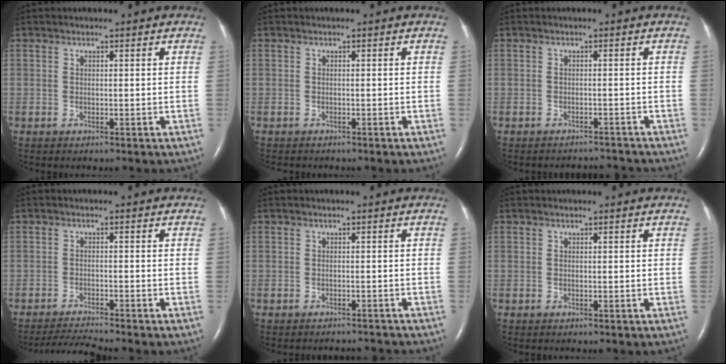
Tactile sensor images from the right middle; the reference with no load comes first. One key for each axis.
{"total": 1.4, "fx": -1.2, "fy": 0.4, "fz": 0.4, "tx": -0.012, "ty": -0.003, "tz": -0.014}
{"total": 3.1, "fx": -3.0, "fy": 0.2, "fz": -0.6, "tx": 0.009, "ty": -0.002, "tz": -0.040}
{"total": 3.9, "fx": -3.5, "fy": -1.5, "fz": 0.5, "tx": -0.022, "ty": -0.020, "tz": -0.065}
{"total": 3.2, "fx": -3.2, "fy": 0.3, "fz": 0.0, "tx": 0.002, "ty": -0.006, "tz": -0.038}
{"total": 0.0}